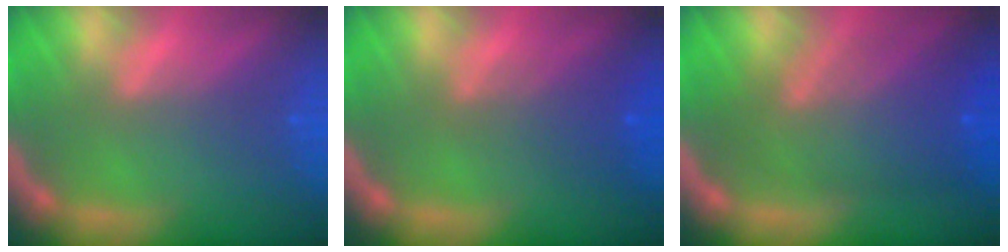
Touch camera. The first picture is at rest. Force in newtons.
{"total": 3.0}
{"total": 8.1}